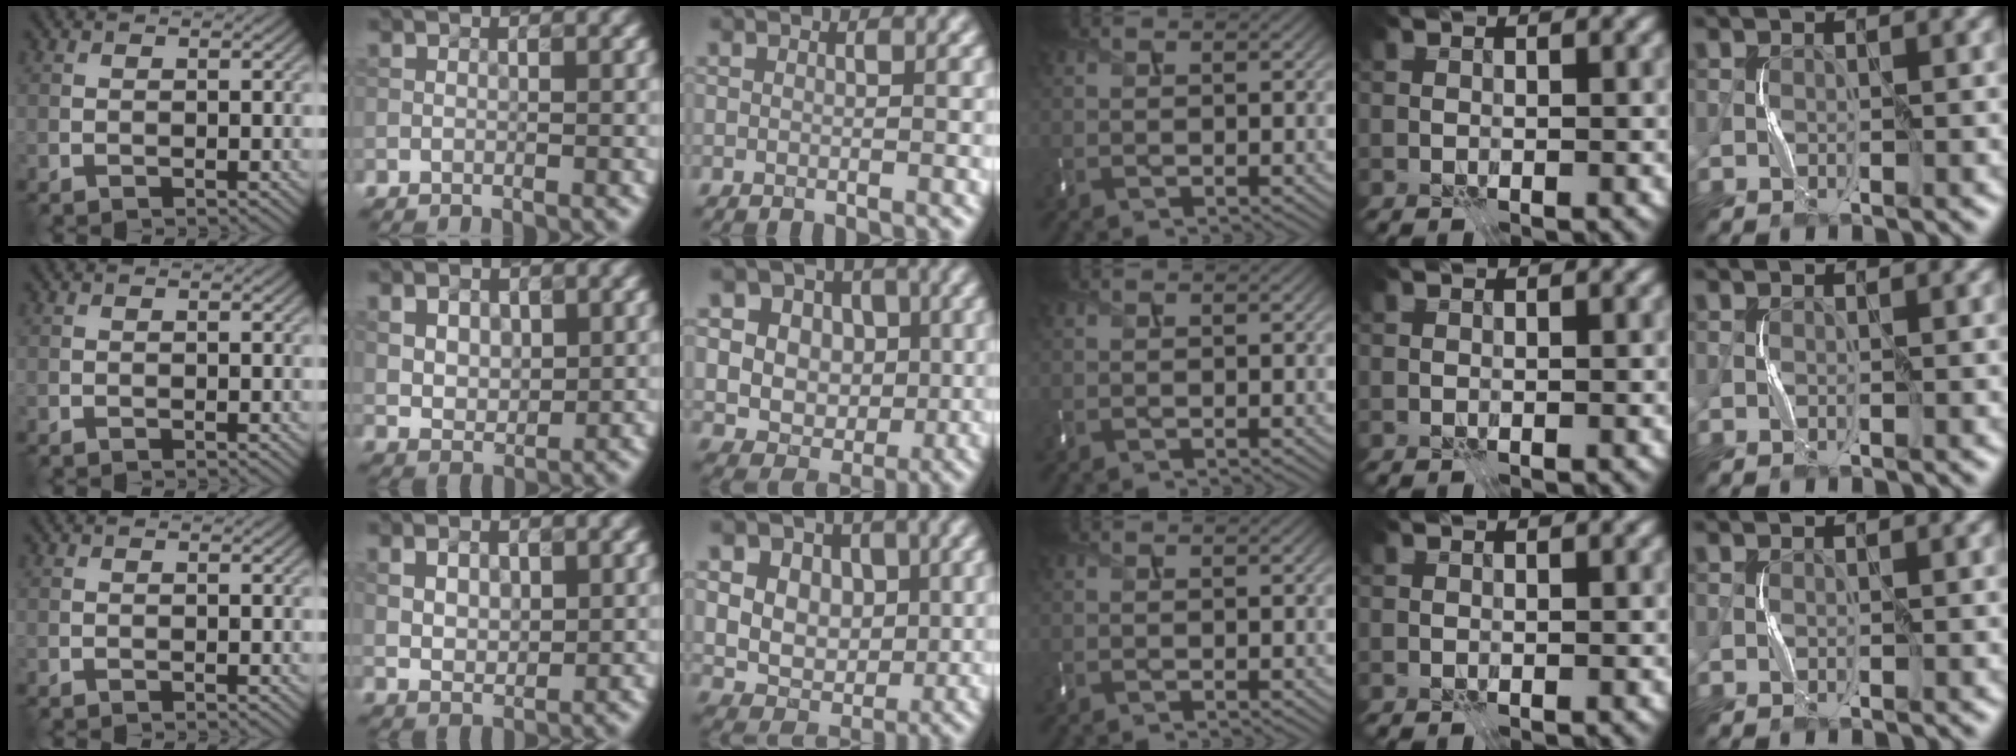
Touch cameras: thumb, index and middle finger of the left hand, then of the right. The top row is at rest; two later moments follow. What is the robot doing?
{"motion": "press", "object": "memory foam"}